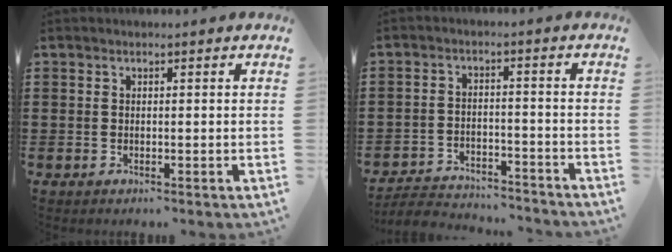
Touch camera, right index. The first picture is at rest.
{"total": 4.1, "force": [-4.0, 0.5, 0.5], "torque": [-0.019, 0.001, -0.085]}